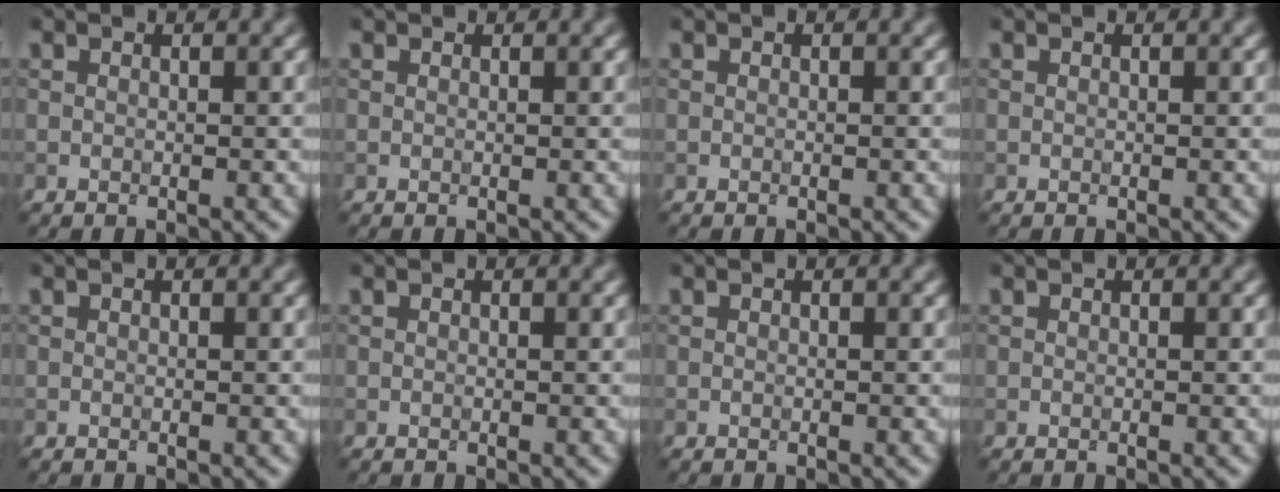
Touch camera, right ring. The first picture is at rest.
{"total": 0.5, "force": [0.5, 0.1, 0.0], "torque": [-0.003, -0.003, 0.003]}
{"total": 0.0}
{"total": 0.0}
{"total": 0.0}
{"total": 0.0}
{"total": 0.0}
{"total": 0.0}